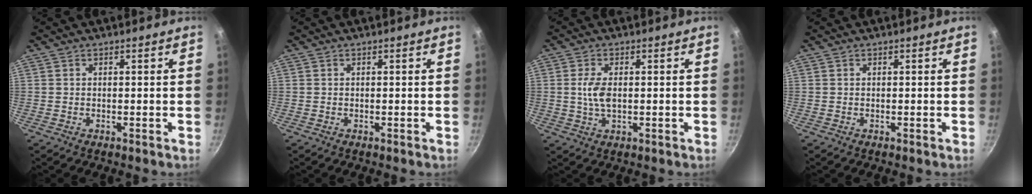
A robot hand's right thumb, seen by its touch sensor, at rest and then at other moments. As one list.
[{"total": 0.0}, {"total": 4.5, "force": [0.2, 2.3, 3.9], "torque": [-0.078, 0.001, 0.004]}, {"total": 0.0}]